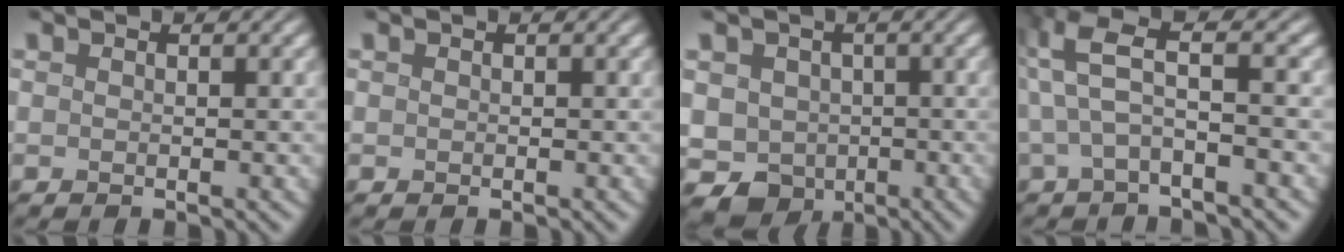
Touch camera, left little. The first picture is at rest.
{"total": 0.0}
{"total": 6.5, "force": [-2.2, 5.7, 2.3], "torque": [-0.016, -0.009, -0.044]}
{"total": 5.3, "force": [1.4, 1.0, 5.0], "torque": [-0.097, 0.014, 0.022]}